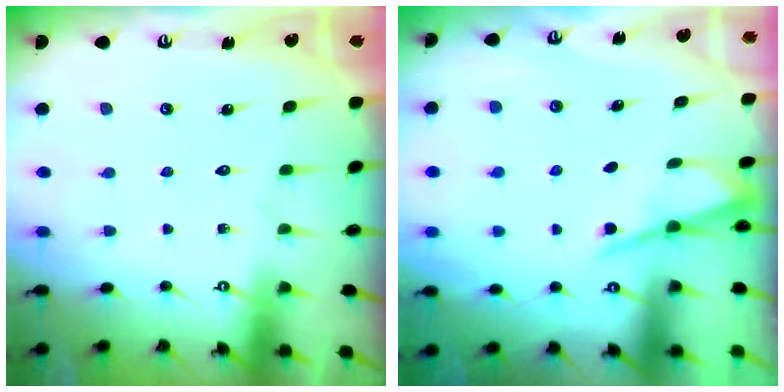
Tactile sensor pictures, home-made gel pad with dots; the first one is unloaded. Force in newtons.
{"total": 2.4, "press": 2.4, "slide": 0.2}